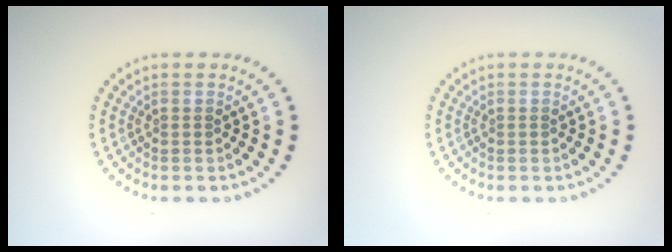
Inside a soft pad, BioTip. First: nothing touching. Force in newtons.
{"total": 0.0}